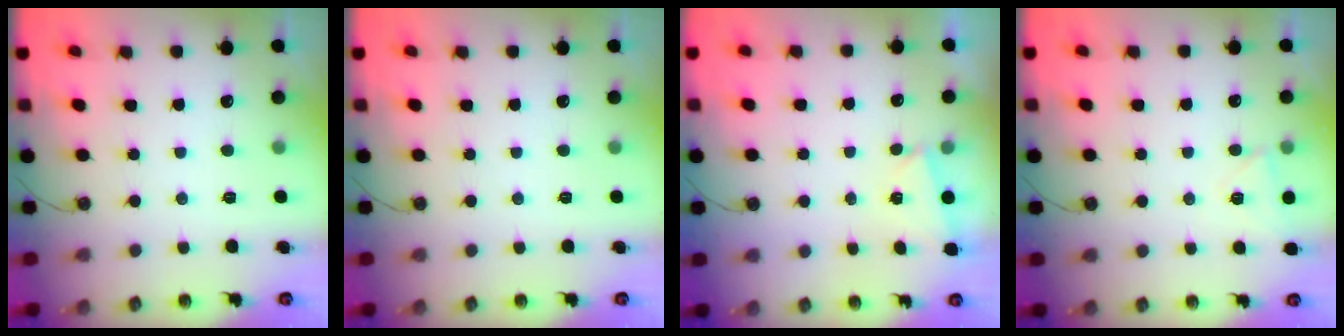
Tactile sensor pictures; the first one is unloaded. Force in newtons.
{"total": 0.0}
{"total": 1.6, "press": 0.8, "slide": 1.4}
{"total": 4.5, "press": 4.4, "slide": 0.4}